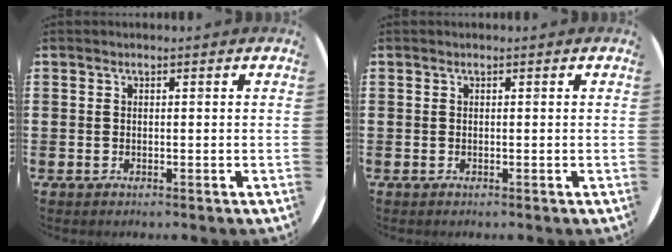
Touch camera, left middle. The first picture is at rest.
{"total": 0.0}